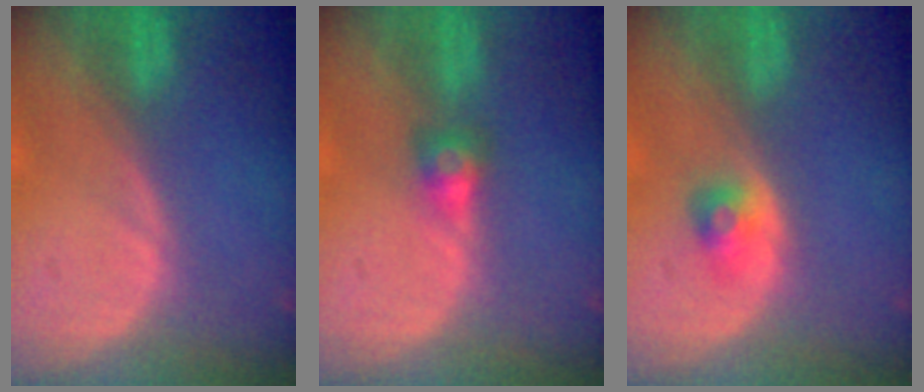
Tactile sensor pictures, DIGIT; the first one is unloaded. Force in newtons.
{"total": 2.7, "press": 2.5, "slide": 1.0}
{"total": 2.6, "press": 2.4, "slide": 1.0}